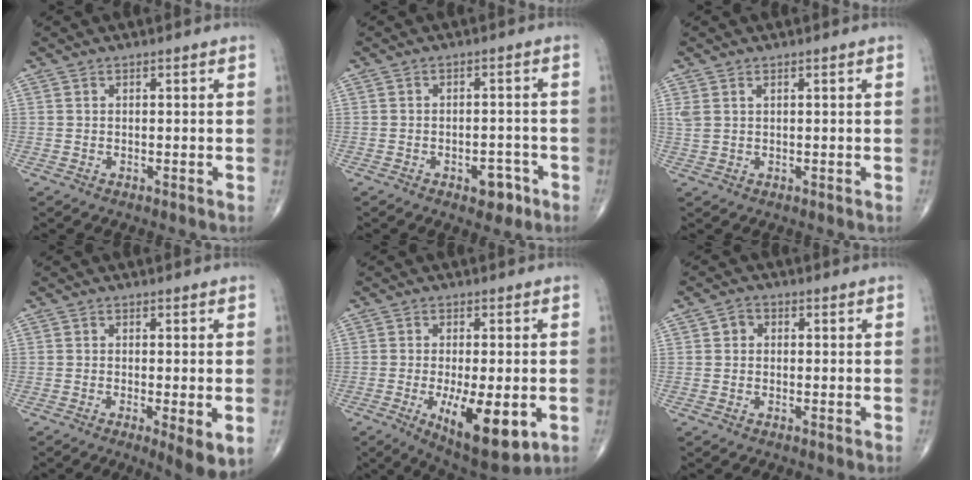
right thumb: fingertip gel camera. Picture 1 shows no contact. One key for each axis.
{"total": 4.4, "fx": -2.4, "fy": 2.5, "fz": 2.7, "tx": -0.019, "ty": 0.017, "tz": -0.029}
{"total": 1.9, "fx": 0.9, "fy": 0.9, "fz": 1.5, "tx": -0.041, "ty": 0.011, "tz": 0.027}
{"total": 5.8, "fx": -1.5, "fy": 1.3, "fz": 5.4, "tx": -0.088, "ty": -0.017, "tz": -0.025}
{"total": 13.3, "fx": -3.8, "fy": 4.8, "fz": 11.8, "tx": -0.182, "ty": -0.018, "tz": -0.046}
{"total": 2.2, "fx": 0.1, "fy": 1.9, "fz": 1.1, "tx": -0.007, "ty": 0.010, "tz": -0.003}